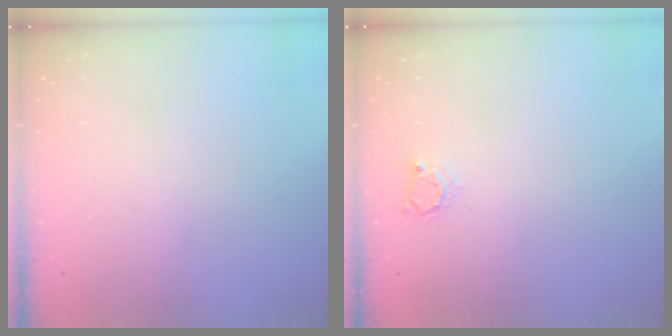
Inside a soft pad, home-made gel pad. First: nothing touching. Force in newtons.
{"total": 3.1, "press": 3.1, "slide": 0.4}